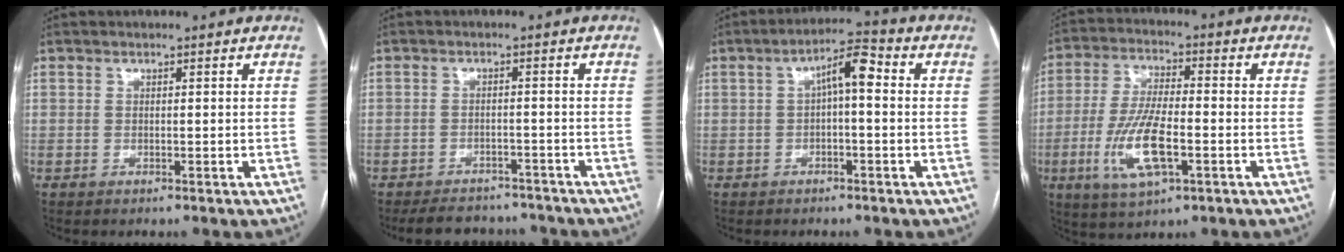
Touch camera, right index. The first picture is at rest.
{"total": 8.8, "force": [-7.9, 3.4, 1.5], "torque": [-0.017, 0.005, -0.100]}
{"total": 5.8, "force": [0.6, 1.5, 5.6], "torque": [-0.093, 0.028, 0.009]}
{"total": 11.5, "force": [-3.5, 3.4, 10.4], "torque": [-0.219, -0.006, -0.060]}